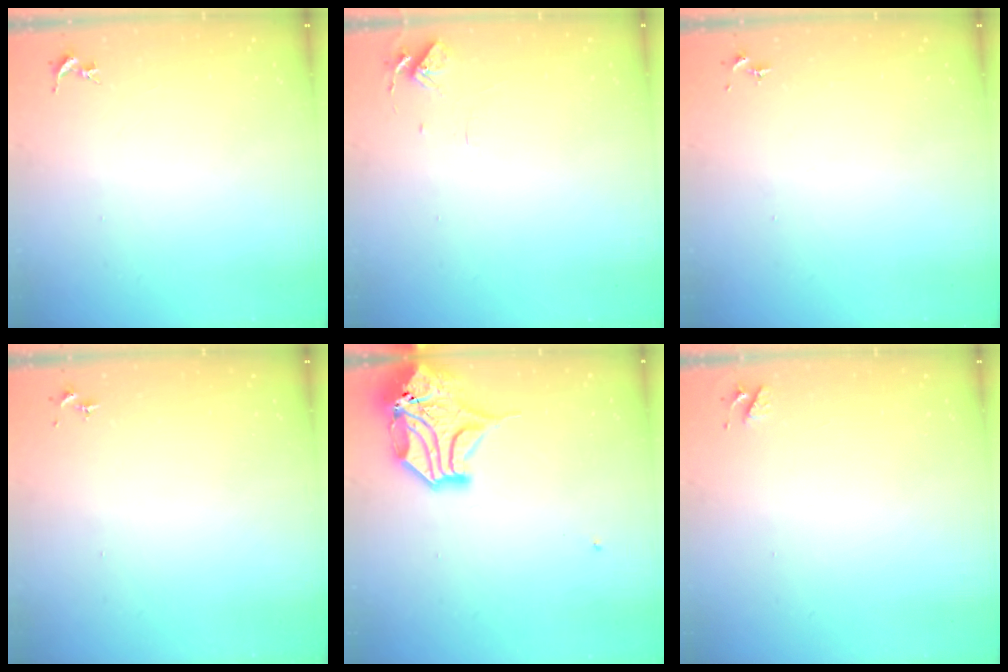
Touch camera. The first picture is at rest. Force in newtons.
{"total": 6.2, "press": 6.2, "slide": 0.5}
{"total": 0.0}
{"total": 0.0}
{"total": 14.3, "press": 14.1, "slide": 2.1}
{"total": 3.6, "press": 3.5, "slide": 0.6}